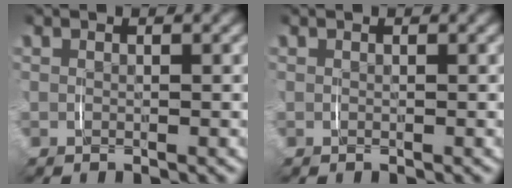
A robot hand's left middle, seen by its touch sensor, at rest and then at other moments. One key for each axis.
{"total": 0.0}